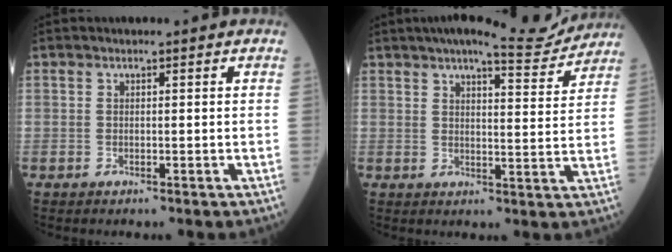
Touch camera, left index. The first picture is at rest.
{"total": 10.8, "force": [10.1, 0.9, 3.8], "torque": [-0.050, -0.004, 0.124]}